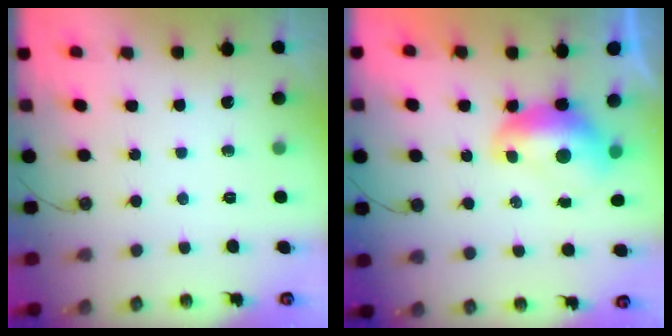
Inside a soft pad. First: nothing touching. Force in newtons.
{"total": 1.6, "press": 1.5, "slide": 0.6}